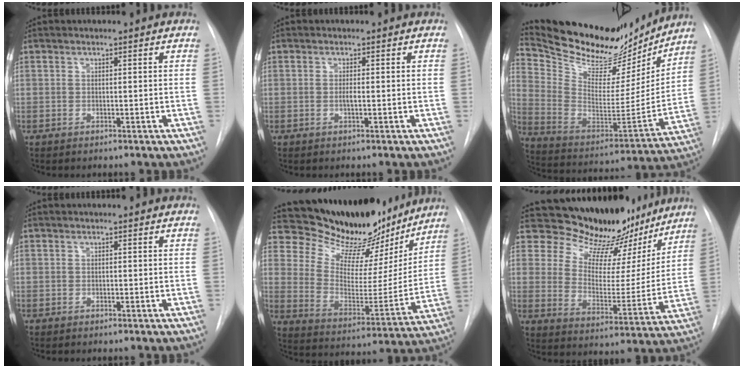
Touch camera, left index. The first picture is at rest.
{"total": 0.8, "force": [-0.2, 0.1, 0.8], "torque": [-0.014, -0.003, -0.004]}
{"total": 24.0, "force": [21.5, 7.0, 8.0], "torque": [-0.148, -0.033, 0.332]}
{"total": 0.0}
{"total": 21.8, "force": [19.6, 6.8, 6.7], "torque": [-0.097, -0.035, 0.281]}
{"total": 18.8, "force": [16.7, 7.3, 4.7], "torque": [-0.052, -0.031, 0.221]}